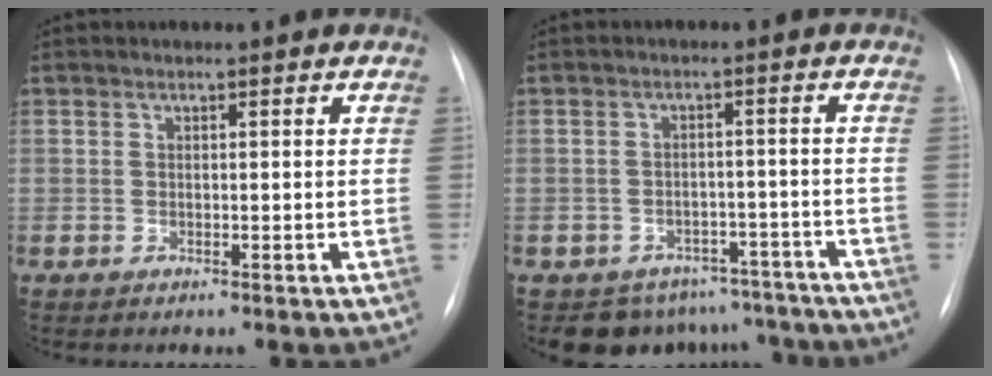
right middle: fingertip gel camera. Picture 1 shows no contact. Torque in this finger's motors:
{"motor_torque": [0.08, -0.09, 0.05, 0.02]}